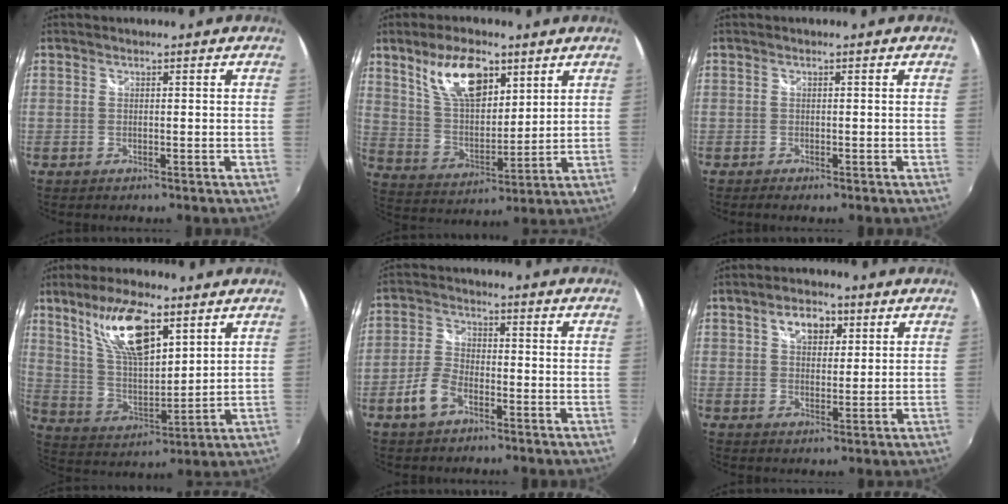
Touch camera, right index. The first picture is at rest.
{"total": 13.3, "force": [7.4, 6.1, 9.2], "torque": [-0.162, 0.012, 0.147]}
{"total": 1.3, "force": [-1.0, 0.6, 0.6], "torque": [-0.016, -0.008, -0.019]}
{"total": 15.3, "force": [8.4, 5.5, 11.5], "torque": [-0.210, 0.009, 0.167]}
{"total": 6.4, "force": [-3.5, 3.4, 4.1], "torque": [-0.091, 0.007, -0.065]}
{"total": 6.1, "force": [2.7, 3.8, 3.9], "torque": [-0.062, 0.017, 0.044]}